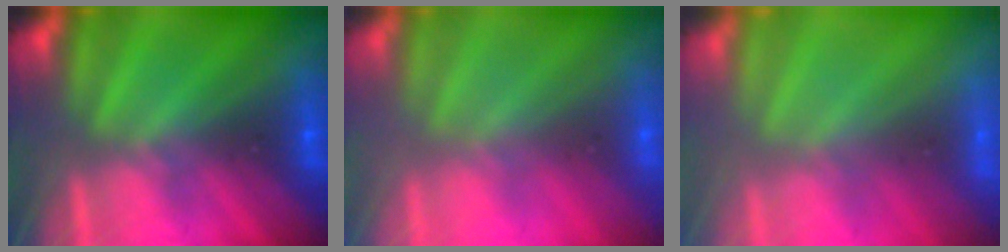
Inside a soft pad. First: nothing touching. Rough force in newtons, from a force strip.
{"total": 2.4}
{"total": 3.4}